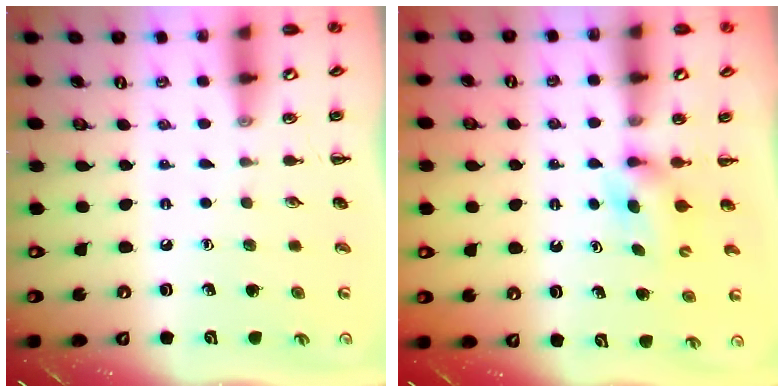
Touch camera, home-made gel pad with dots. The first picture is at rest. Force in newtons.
{"total": 3.8, "press": 3.6, "slide": 1.2}